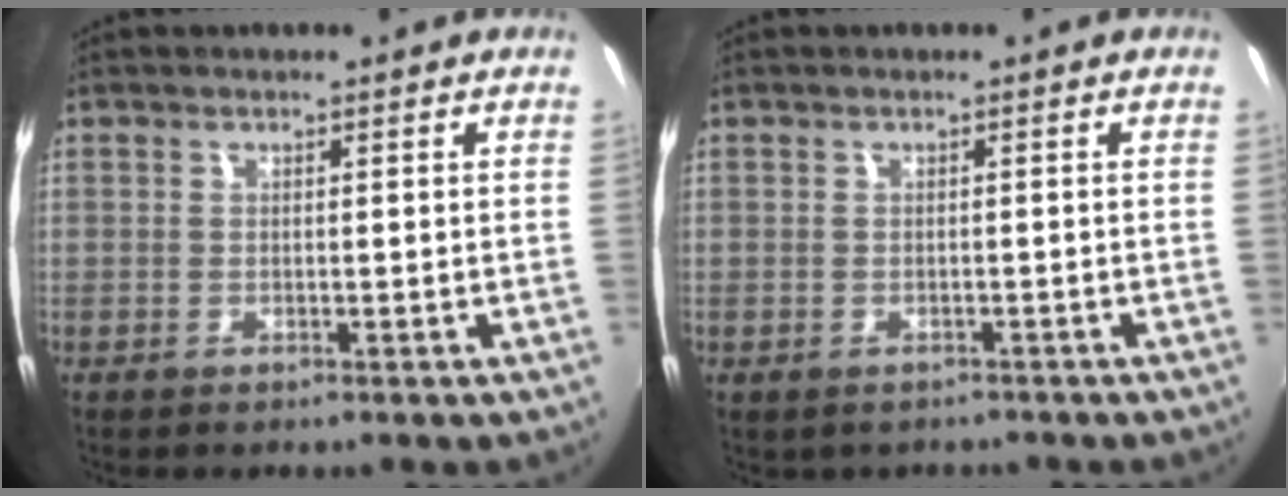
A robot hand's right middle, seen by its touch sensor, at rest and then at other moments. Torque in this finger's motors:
{"motor_torque": [0.40, -0.31, 0.00, 0.00]}